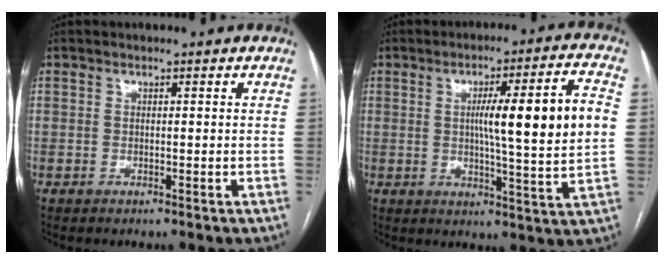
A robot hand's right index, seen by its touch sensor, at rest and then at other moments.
{"total": 14.3, "force": [1.7, -0.3, 14.2], "torque": [-0.212, 0.006, 0.023]}